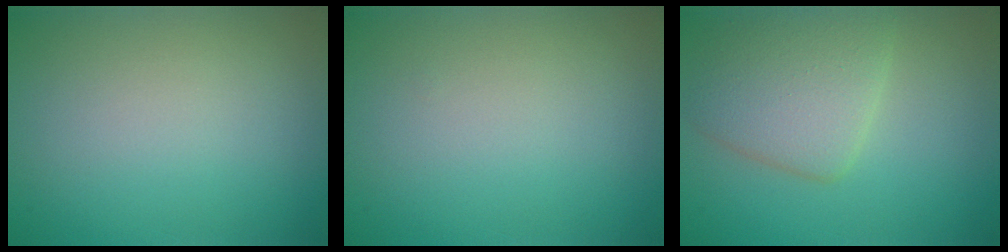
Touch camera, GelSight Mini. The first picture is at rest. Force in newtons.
{"total": 0.0}
{"total": 4.8, "press": 4.8, "slide": 0.3}